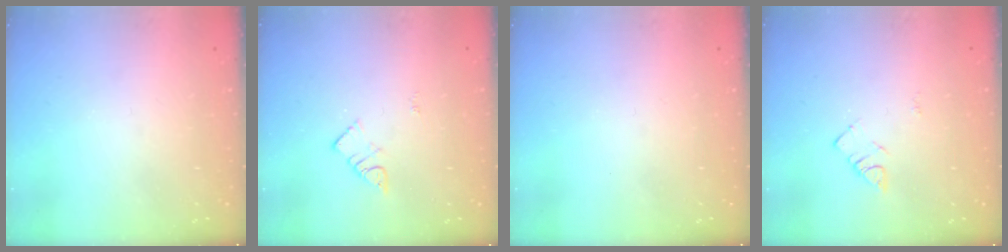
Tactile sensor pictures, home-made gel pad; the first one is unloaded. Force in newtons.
{"total": 3.6, "press": 3.5, "slide": 0.5}
{"total": 0.0}
{"total": 3.6, "press": 3.6, "slide": 0.5}